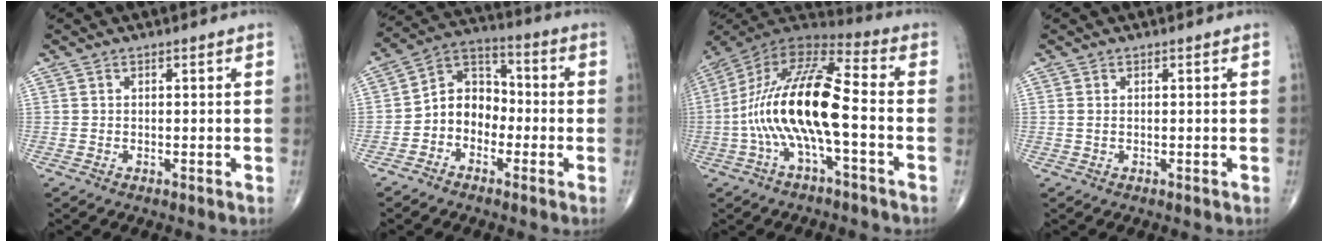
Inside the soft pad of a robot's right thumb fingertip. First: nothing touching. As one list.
[{"total": 9.1, "force": [-2.4, 7.2, 5.0], "torque": [-0.052, 0.043, -0.061]}, {"total": 18.7, "force": [-3.1, 5.7, 17.5], "torque": [-0.353, 0.046, -0.064]}, {"total": 0.8, "force": [0.1, 0.5, 0.6], "torque": [-0.016, 0.004, 0.004]}]